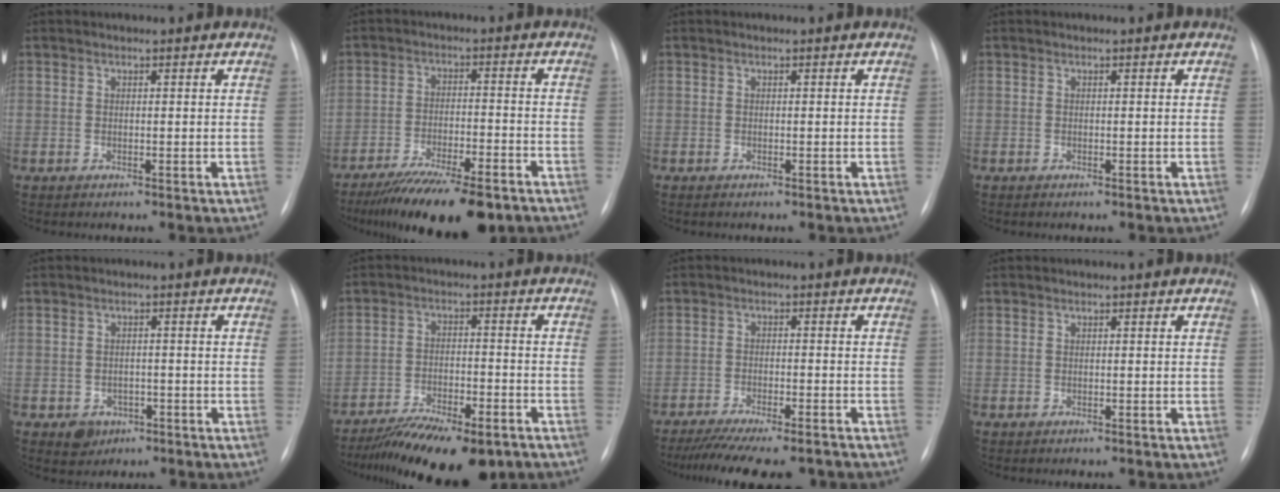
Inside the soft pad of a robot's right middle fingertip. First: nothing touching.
{"total": 15.0, "force": [-11.6, 3.1, 9.1], "torque": [-0.133, -0.023, -0.184]}
{"total": 0.6, "force": [-0.5, 0.1, 0.4], "torque": [-0.009, -0.002, -0.006]}
{"total": 0.0}
{"total": 3.4, "force": [-1.6, 2.8, 1.1], "torque": [-0.009, 0.007, -0.012]}
{"total": 15.0, "force": [-11.4, 4.4, 8.8], "torque": [-0.130, -0.011, -0.178]}
{"total": 14.7, "force": [-12.5, 2.8, 7.1], "torque": [-0.120, -0.017, -0.177]}
{"total": 0.0}